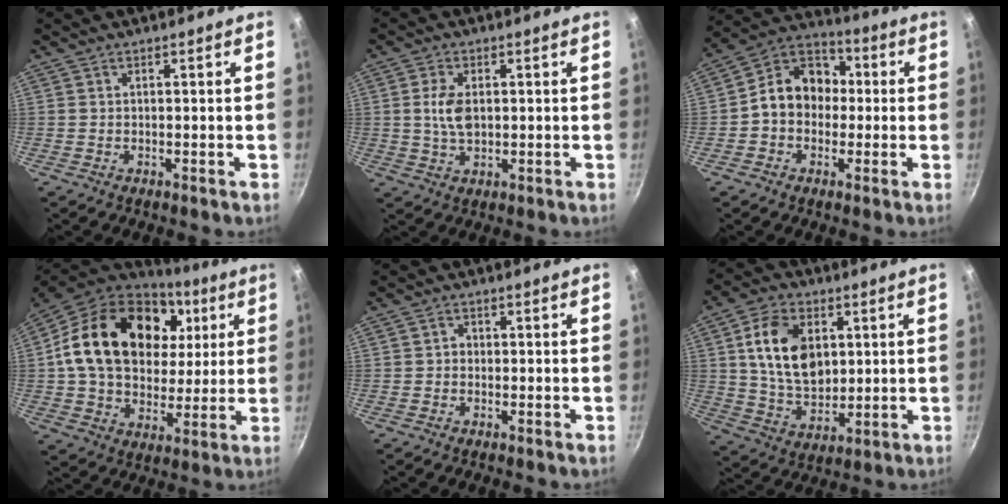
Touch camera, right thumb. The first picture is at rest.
{"total": 5.8, "force": [0.6, 3.5, 4.6], "torque": [-0.083, -0.002, 0.012]}
{"total": 11.9, "force": [-0.3, 9.7, 6.8], "torque": [-0.065, 0.036, -0.028]}
{"total": 27.4, "force": [7.5, 19.2, 18.1], "torque": [-0.300, 0.003, 0.127]}
{"total": 1.2, "force": [-0.3, 1.1, 0.5], "torque": [-0.005, 0.004, -0.007]}
{"total": 14.5, "force": [3.4, 9.6, 10.3], "torque": [-0.160, -0.012, 0.066]}